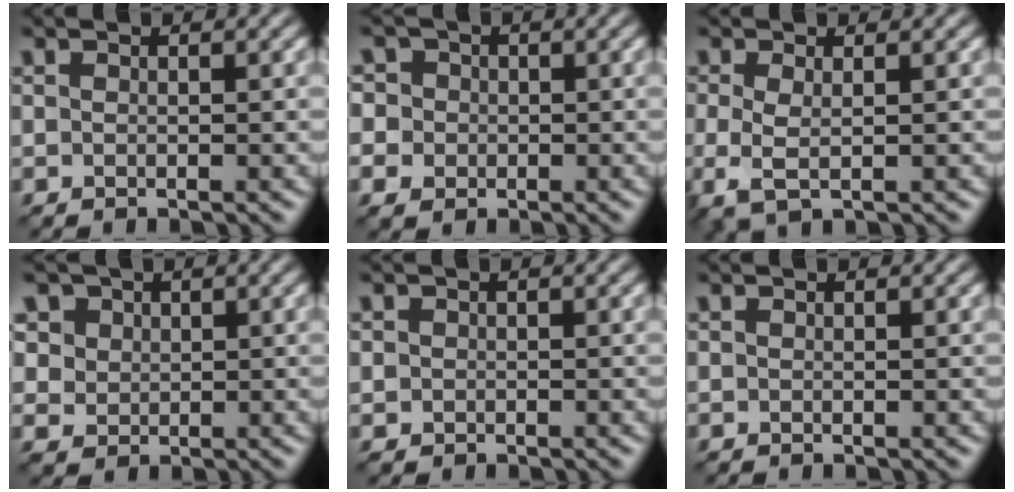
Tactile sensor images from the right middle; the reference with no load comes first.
{"total": 5.4, "force": [0.1, 5.0, 2.0], "torque": [-0.039, 0.029, -0.030]}
{"total": 2.9, "force": [-0.3, 1.0, 2.7], "torque": [-0.067, -0.008, -0.010]}
{"total": 5.8, "force": [3.1, 4.5, 2.1], "torque": [-0.062, 0.006, 0.053]}
{"total": 0.9, "force": [-0.1, 0.9, 0.0], "torque": [0.008, -0.003, -0.004]}
{"total": 0.0}